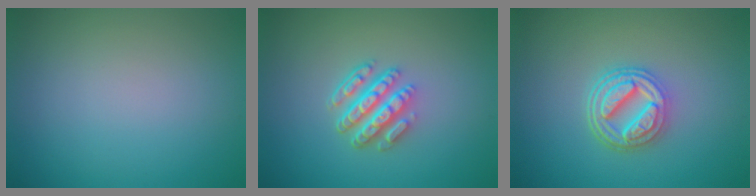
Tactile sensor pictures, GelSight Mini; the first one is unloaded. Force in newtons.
{"total": 4.8, "press": 3.6, "slide": 3.2}
{"total": 4.8, "press": 3.8, "slide": 3.1}